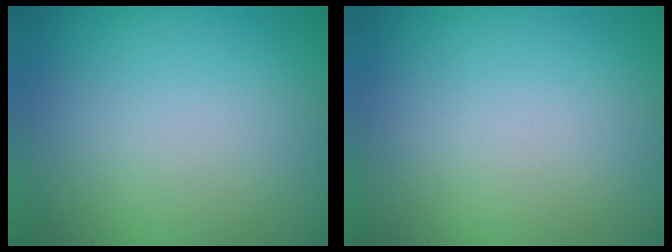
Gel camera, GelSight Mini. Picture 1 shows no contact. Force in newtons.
{"total": 0.0}